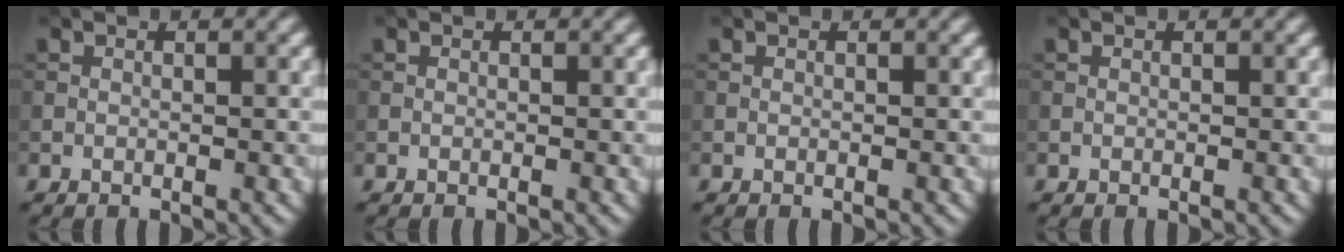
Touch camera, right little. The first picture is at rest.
{"total": 0.0}
{"total": 0.0}
{"total": 0.0}